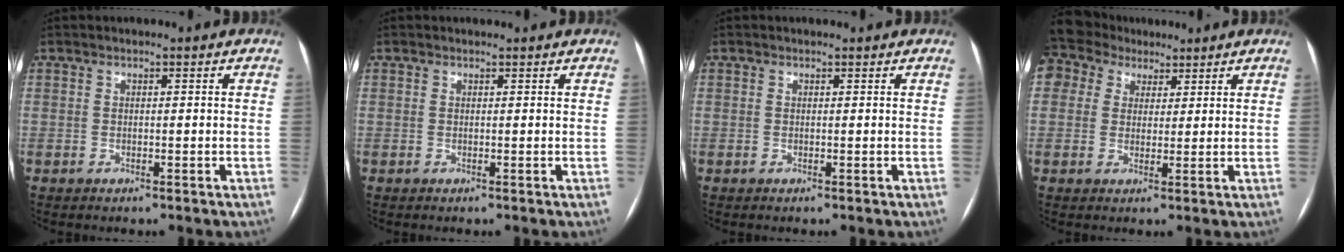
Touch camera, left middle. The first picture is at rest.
{"total": 1.1, "force": [1.0, 0.2, 0.2], "torque": [-0.009, 0.010, 0.014]}
{"total": 0.7, "force": [0.6, 0.2, 0.1], "torque": [-0.007, 0.004, 0.008]}
{"total": 7.6, "force": [5.2, 5.4, 1.1], "torque": [-0.028, 0.039, 0.098]}